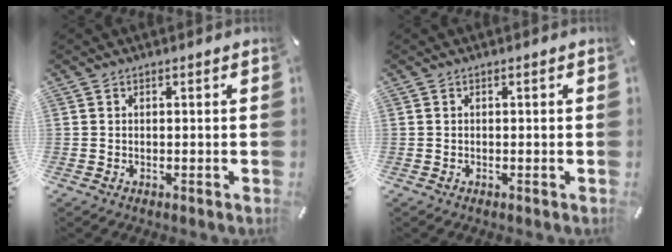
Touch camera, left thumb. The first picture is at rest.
{"total": 0.0}